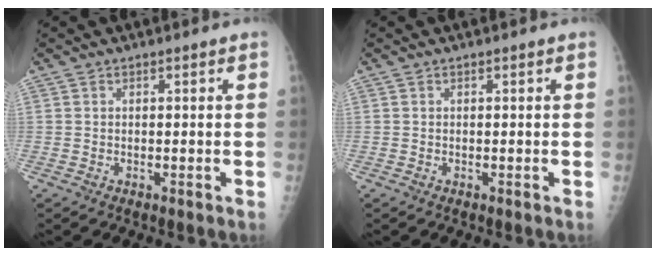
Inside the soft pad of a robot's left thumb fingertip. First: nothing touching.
{"total": 0.0}